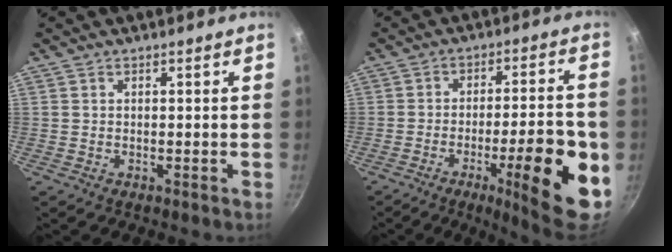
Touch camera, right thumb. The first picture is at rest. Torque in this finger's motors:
{"motor_torque": [2.48, 2.52, 1.41, -1.36, 0.34]}